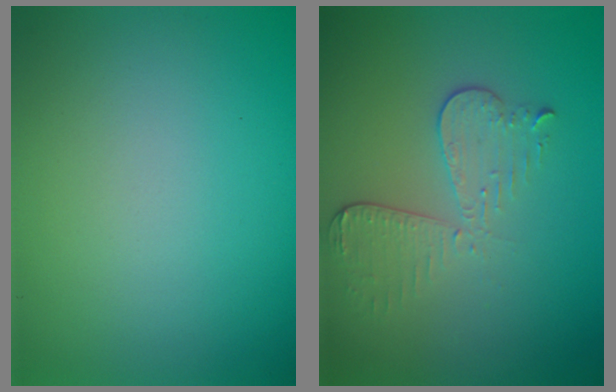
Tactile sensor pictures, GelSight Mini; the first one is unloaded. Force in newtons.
{"total": 3.1, "press": 2.7, "slide": 1.4}